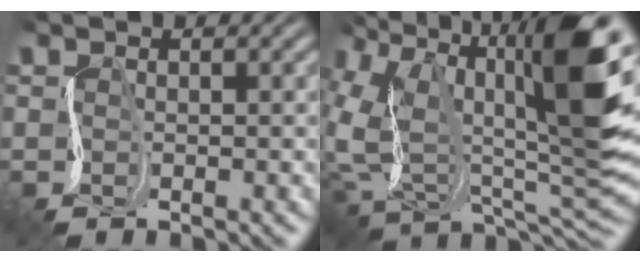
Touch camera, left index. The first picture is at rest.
{"total": 13.9, "force": [2.7, 7.6, 11.3], "torque": [-0.243, 0.004, 0.046]}